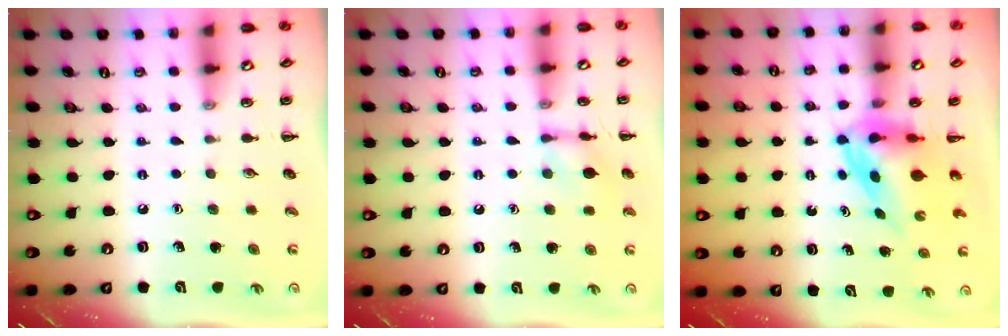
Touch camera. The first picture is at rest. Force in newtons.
{"total": 7.7, "press": 7.7, "slide": 0.5}
{"total": 3.7, "press": 3.6, "slide": 0.8}